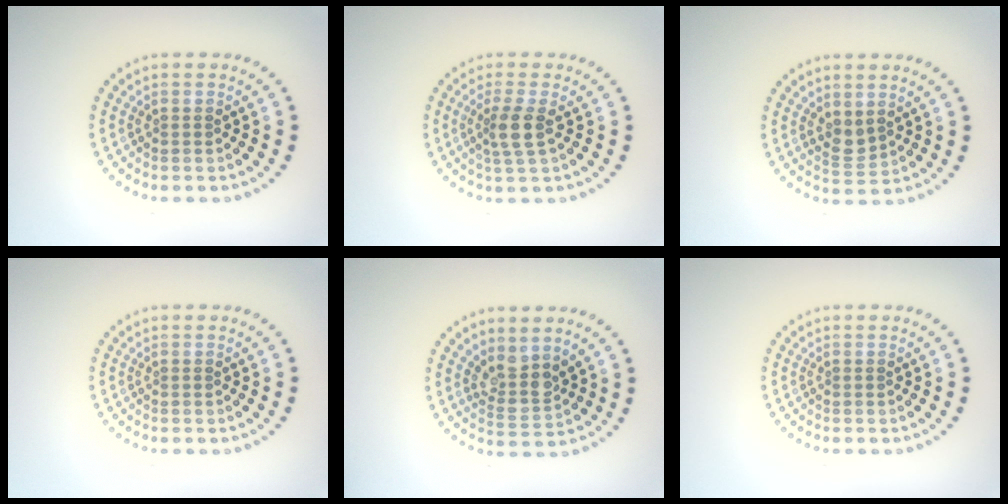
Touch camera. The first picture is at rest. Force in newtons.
{"total": 2.4, "press": 2.0, "slide": 1.4}
{"total": 1.7, "press": 1.4, "slide": 0.9}
{"total": 0.0}
{"total": 2.9, "press": 2.2, "slide": 1.8}
{"total": 0.0}